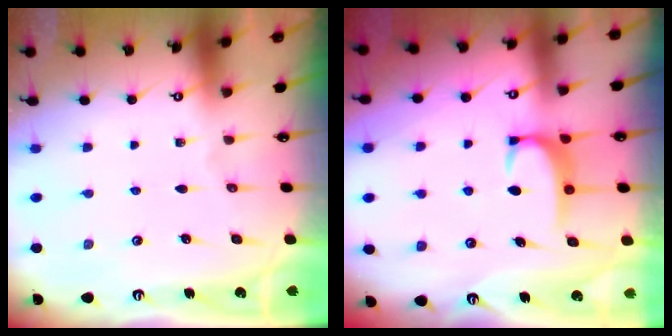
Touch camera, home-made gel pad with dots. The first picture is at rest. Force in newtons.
{"total": 2.7, "press": 2.6, "slide": 0.5}